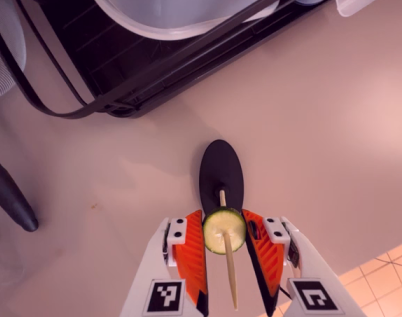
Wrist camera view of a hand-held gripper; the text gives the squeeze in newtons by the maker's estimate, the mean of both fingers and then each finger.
{"total": 7.4, "left": 7.1, "right": 7.8}